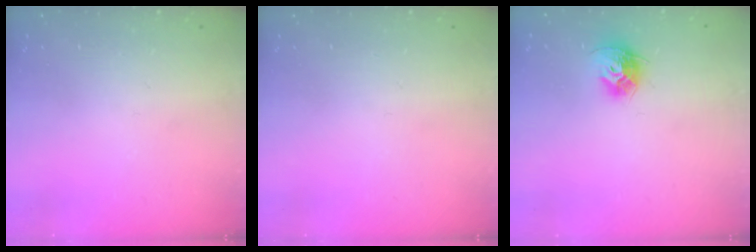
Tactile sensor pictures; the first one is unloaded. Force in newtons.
{"total": 0.0}
{"total": 9.9, "press": 9.8, "slide": 0.5}